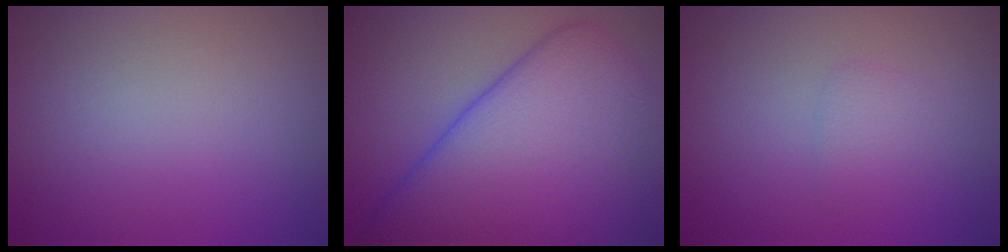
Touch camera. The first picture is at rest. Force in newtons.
{"total": 12.2, "press": 12.2, "slide": 0.5}
{"total": 1.3, "press": 1.3, "slide": 0.0}